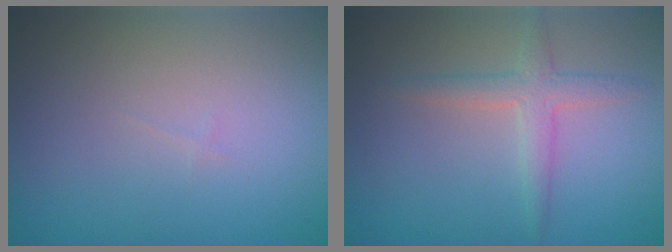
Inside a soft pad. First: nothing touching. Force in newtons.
{"total": 2.3, "press": 2.3, "slide": 0.0}